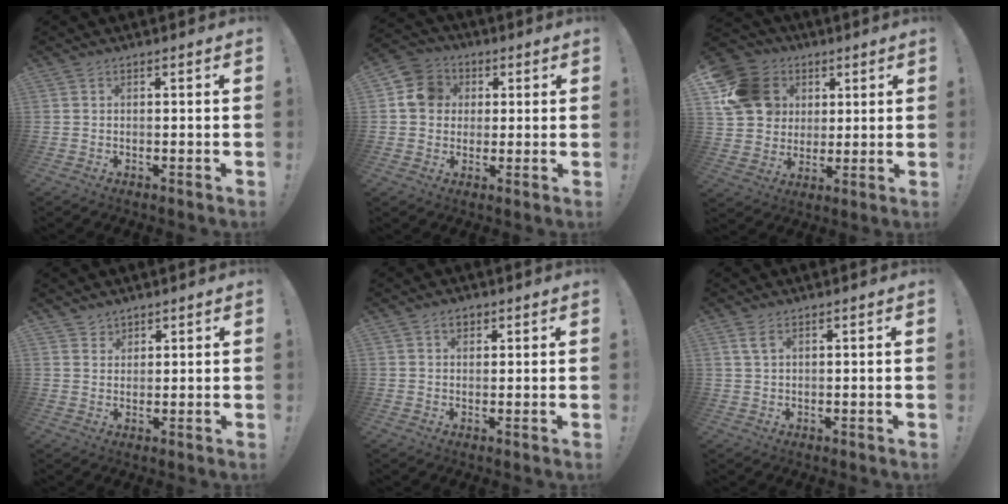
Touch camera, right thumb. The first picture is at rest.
{"total": 10.6, "force": [1.9, 9.5, 4.2], "torque": [-0.054, 0.009, 0.042]}
{"total": 17.6, "force": [5.7, 14.8, 7.7], "torque": [-0.117, -0.010, 0.130]}
{"total": 3.0, "force": [2.4, 1.8, -0.1], "torque": [0.009, -0.019, 0.042]}
{"total": 2.6, "force": [1.4, 1.9, 1.1], "torque": [-0.009, -0.004, 0.024]}
{"total": 3.2, "force": [1.7, 1.3, 2.4], "torque": [-0.043, -0.001, 0.030]}